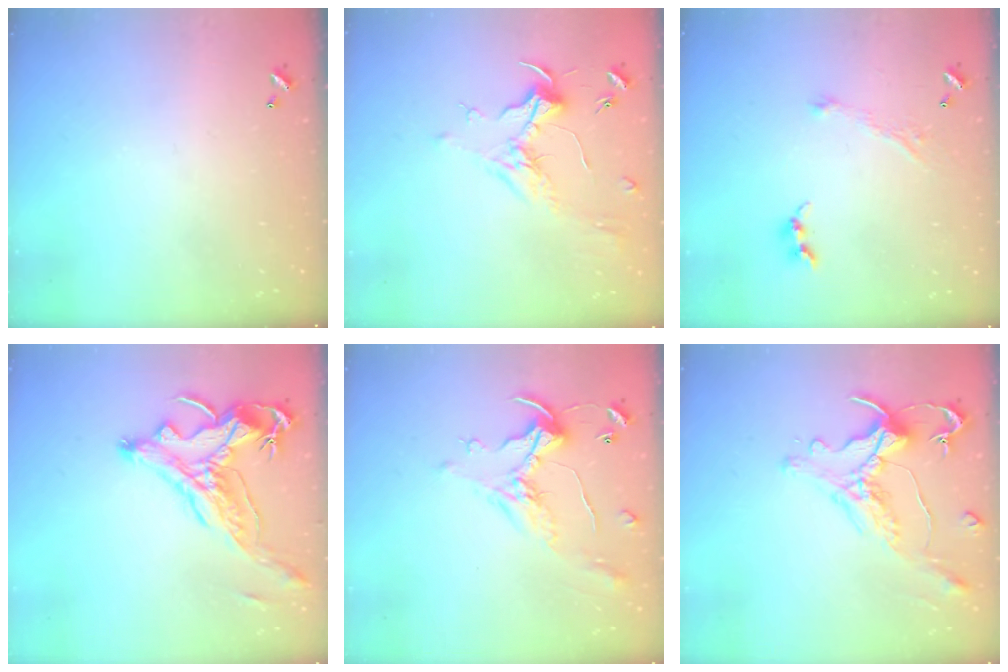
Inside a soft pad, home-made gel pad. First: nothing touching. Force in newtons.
{"total": 2.0, "press": 1.9, "slide": 0.6}
{"total": 2.9, "press": 2.8, "slide": 0.4}
{"total": 2.9, "press": 2.5, "slide": 1.3}
{"total": 1.1, "press": 0.8, "slide": 0.9}
{"total": 0.7, "press": 0.1, "slide": 0.7}